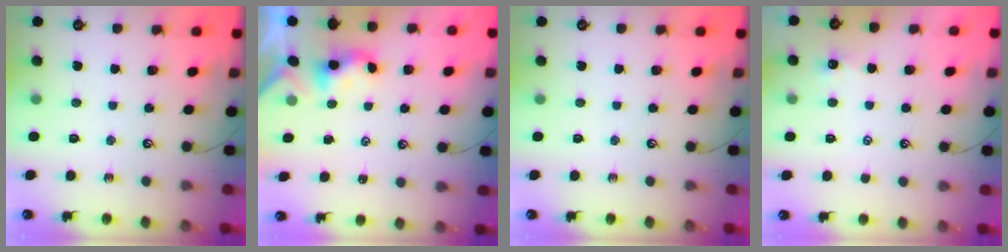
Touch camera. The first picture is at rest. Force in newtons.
{"total": 1.1, "press": 1.0, "slide": 0.2}
{"total": 0.0}
{"total": 0.0}